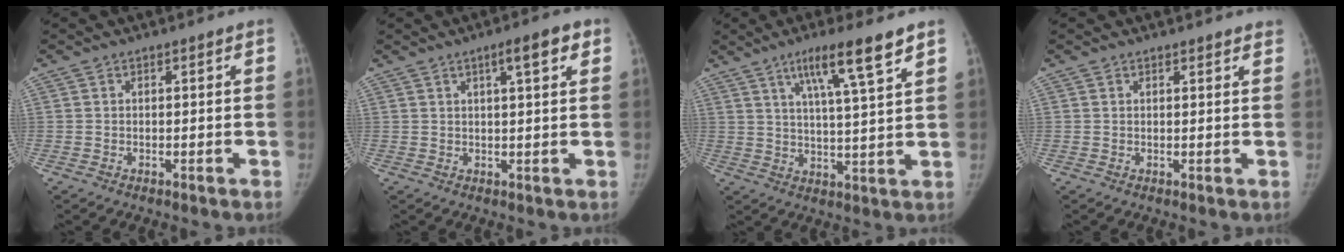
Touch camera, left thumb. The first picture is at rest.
{"total": 5.1, "force": [2.5, 1.0, 4.4], "torque": [-0.055, -0.003, 0.033]}
{"total": 10.6, "force": [6.3, 0.5, 8.5], "torque": [-0.139, -0.027, 0.106]}
{"total": 1.7, "force": [1.6, 0.6, 0.2], "torque": [0.012, -0.004, 0.013]}